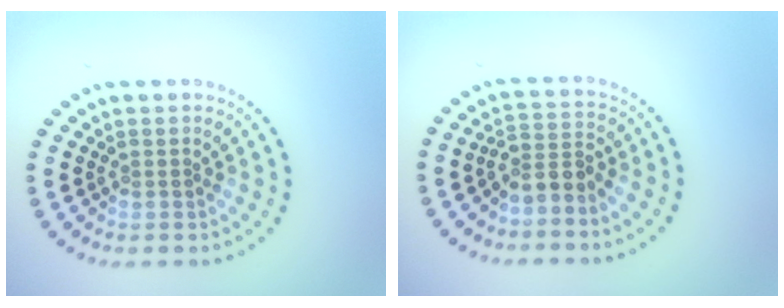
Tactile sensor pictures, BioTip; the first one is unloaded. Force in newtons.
{"total": 2.5, "press": 1.8, "slide": 1.7}